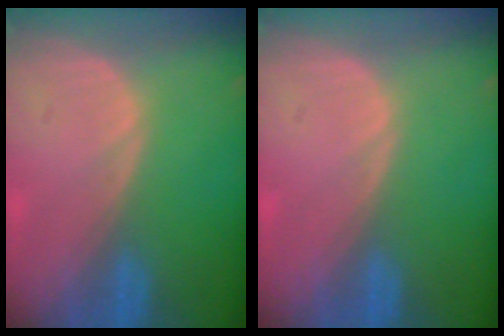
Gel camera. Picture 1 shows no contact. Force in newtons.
{"total": 0.0}